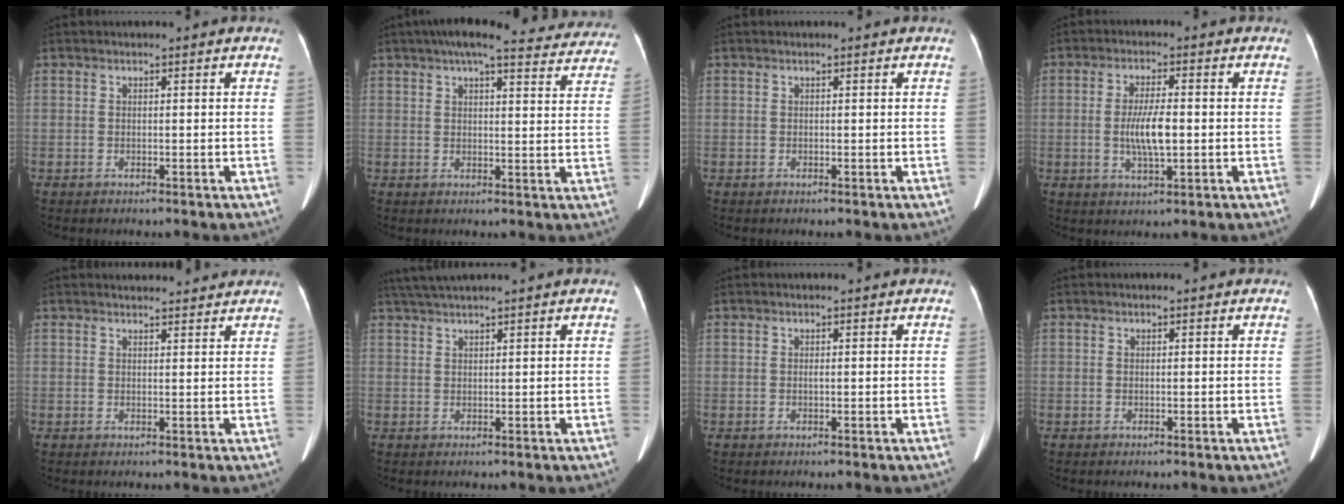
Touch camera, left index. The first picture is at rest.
{"total": 20.4, "force": [18.2, 4.2, 8.3], "torque": [-0.114, 0.014, 0.211]}
{"total": 0.0}
{"total": 5.8, "force": [-0.6, 1.1, 5.7], "torque": [-0.117, -0.005, -0.010]}
{"total": 6.0, "force": [5.7, 1.1, 1.2], "torque": [-0.012, 0.016, 0.063]}
{"total": 4.0, "force": [3.3, -0.9, 2.0], "torque": [-0.044, 0.021, 0.069]}
{"total": 0.0}
{"total": 0.0}